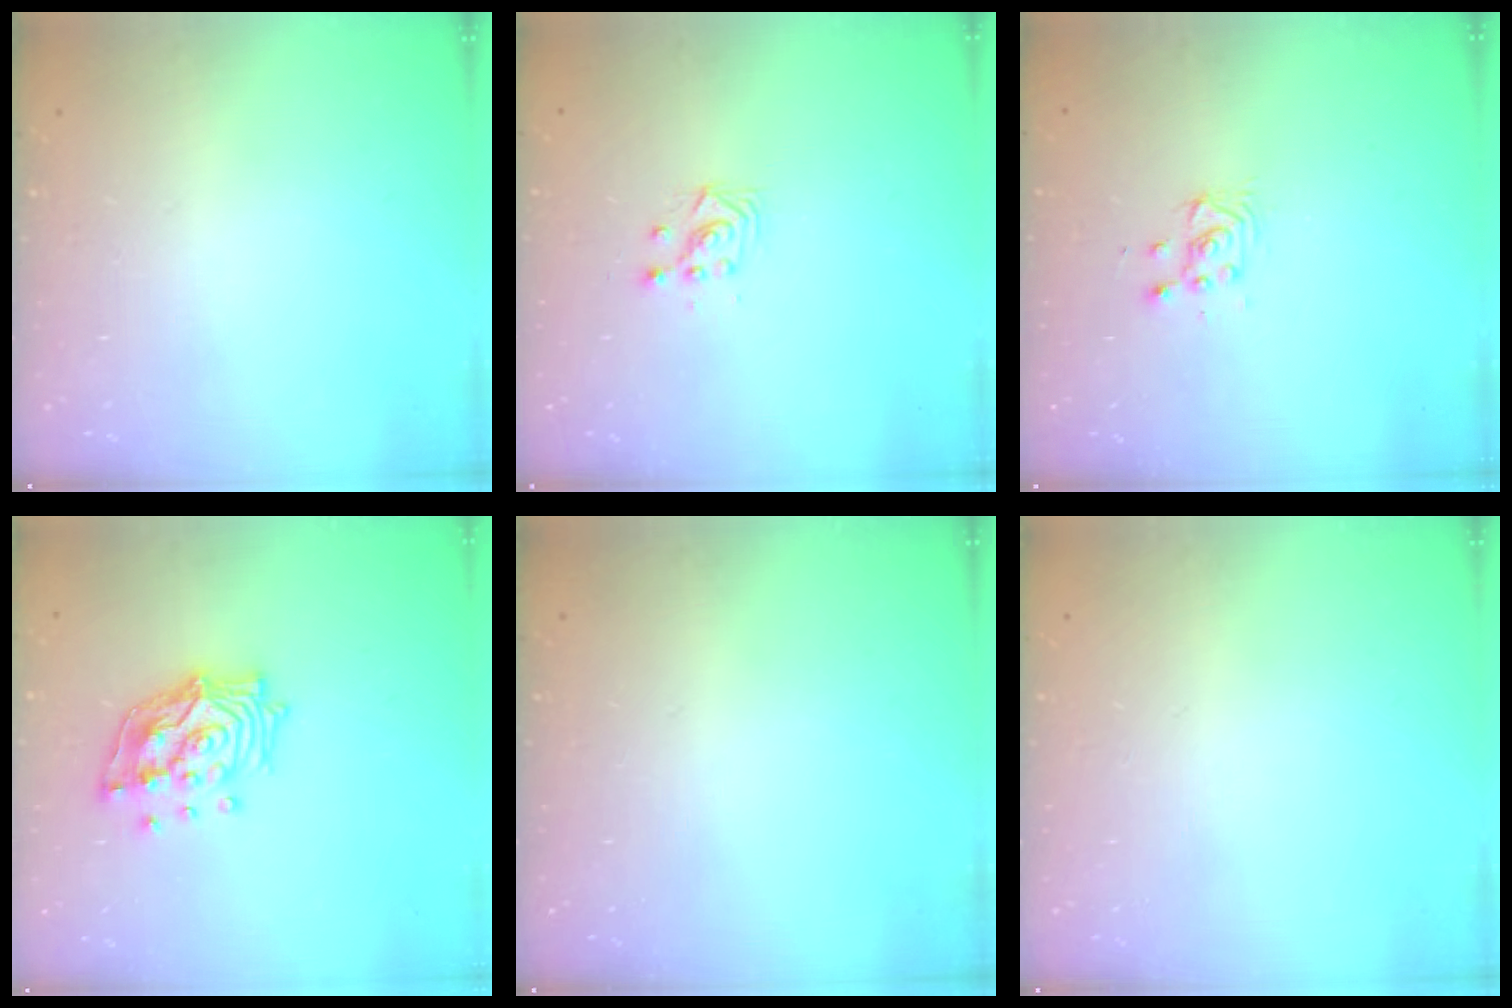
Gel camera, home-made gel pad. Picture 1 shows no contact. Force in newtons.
{"total": 2.9, "press": 2.9, "slide": 0.2}
{"total": 3.1, "press": 3.1, "slide": 0.2}
{"total": 14.8, "press": 14.7, "slide": 2.0}
{"total": 0.0}
{"total": 0.0}